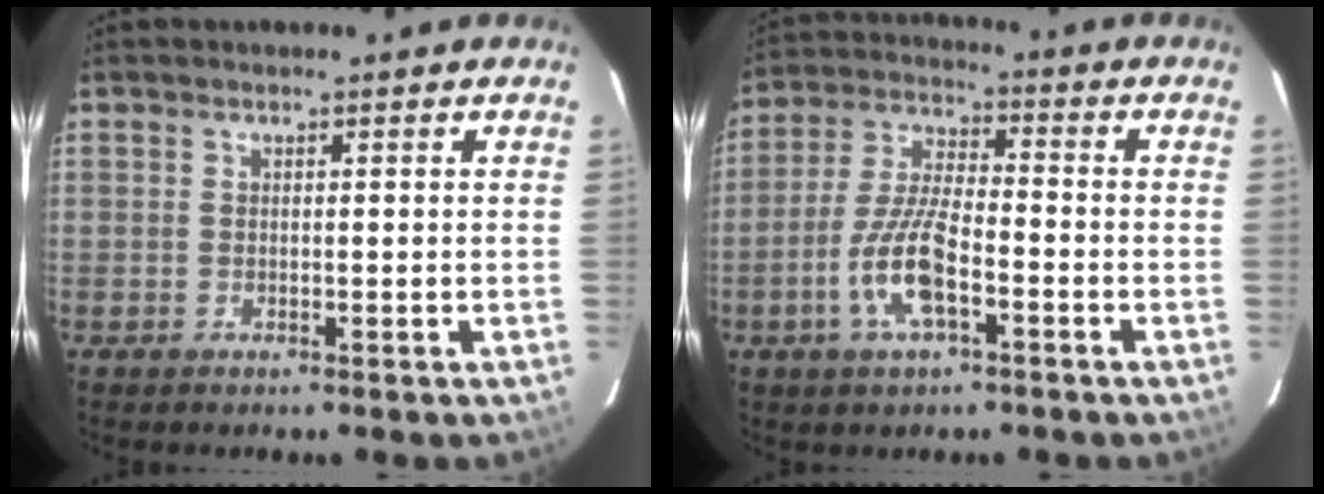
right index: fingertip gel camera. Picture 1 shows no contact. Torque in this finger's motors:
{"motor_torque": [1.73, -0.41, 0.70, 0.11]}